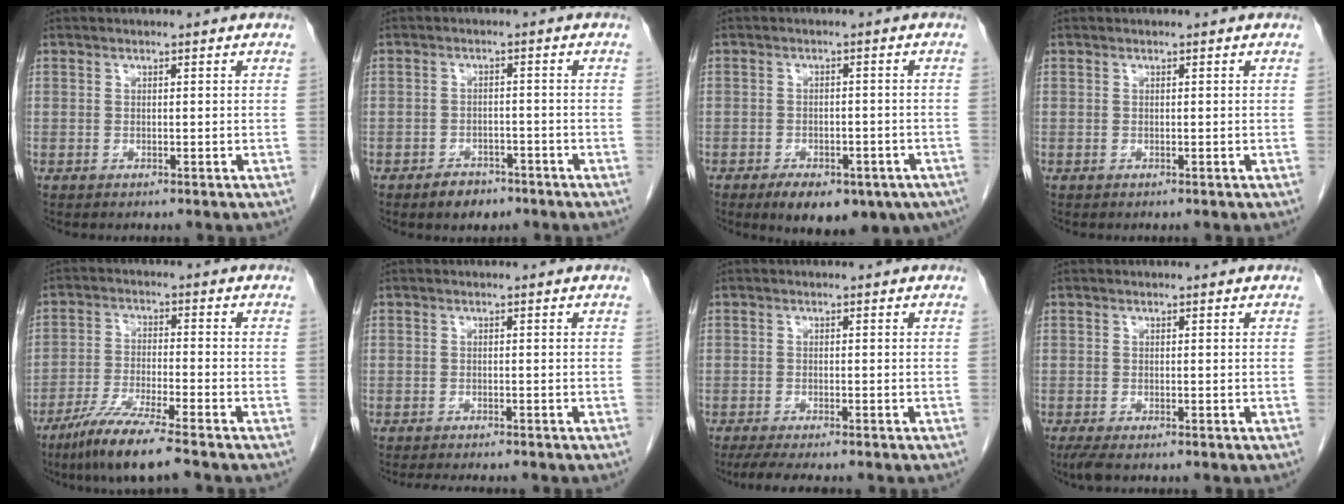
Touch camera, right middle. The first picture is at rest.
{"total": 3.6, "force": [-2.7, 2.0, 1.5], "torque": [-0.025, 0.004, -0.033]}
{"total": 13.6, "force": [-8.8, 6.8, 7.8], "torque": [-0.101, -0.005, -0.108]}
{"total": 0.0}
{"total": 8.8, "force": [-6.7, -0.3, 5.8], "torque": [-0.109, -0.030, -0.125]}
{"total": 4.6, "force": [-4.0, 0.8, 2.1], "torque": [-0.024, -0.007, -0.055]}
{"total": 5.4, "force": [-4.4, 0.5, 3.1], "torque": [-0.045, -0.012, -0.068]}
{"total": 2.1, "force": [-1.5, 0.4, 1.4], "torque": [-0.031, -0.009, -0.028]}